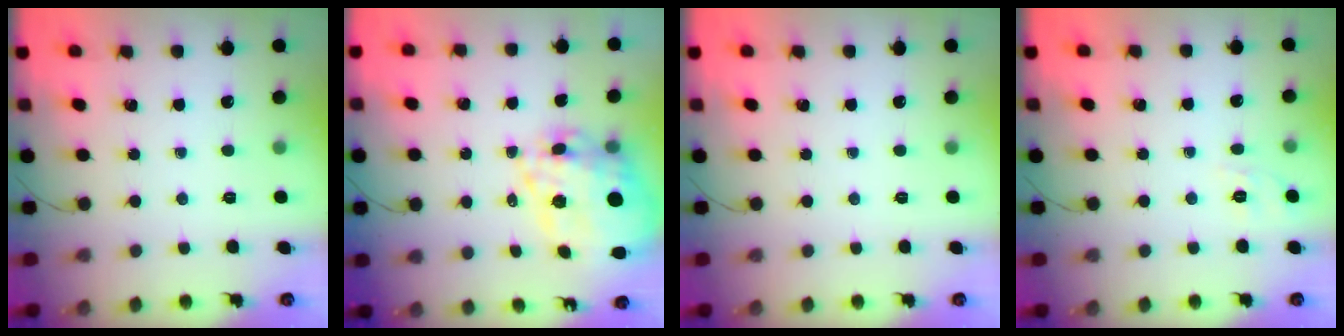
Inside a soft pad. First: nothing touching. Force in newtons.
{"total": 15.9, "press": 15.1, "slide": 4.9}
{"total": 0.0}
{"total": 1.5, "press": 0.0, "slide": 1.5}